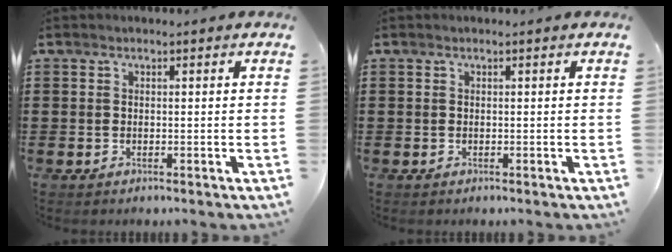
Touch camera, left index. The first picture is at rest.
{"total": 0.0}